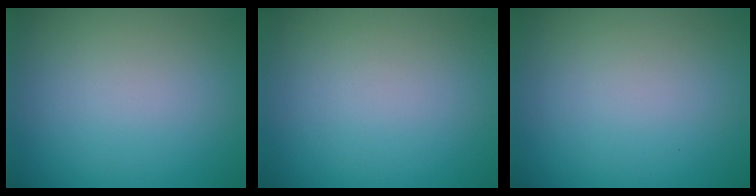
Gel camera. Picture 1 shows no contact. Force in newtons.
{"total": 0.0}
{"total": 0.0}